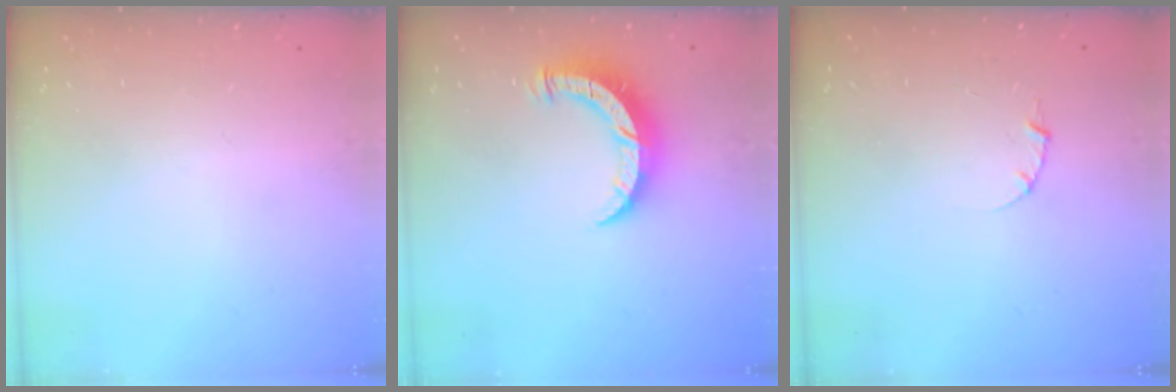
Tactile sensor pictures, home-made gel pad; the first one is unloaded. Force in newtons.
{"total": 8.2, "press": 8.2, "slide": 1.0}
{"total": 1.0, "press": 1.0, "slide": 0.3}